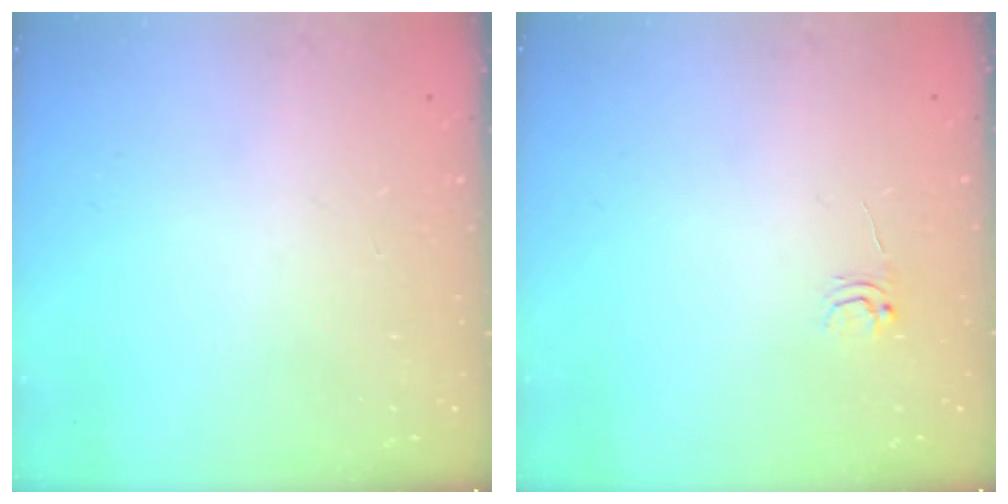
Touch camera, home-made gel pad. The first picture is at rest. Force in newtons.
{"total": 4.0, "press": 4.0, "slide": 0.6}